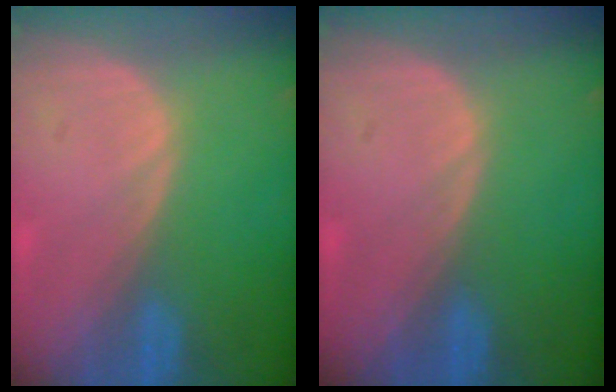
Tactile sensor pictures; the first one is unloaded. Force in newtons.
{"total": 0.0}